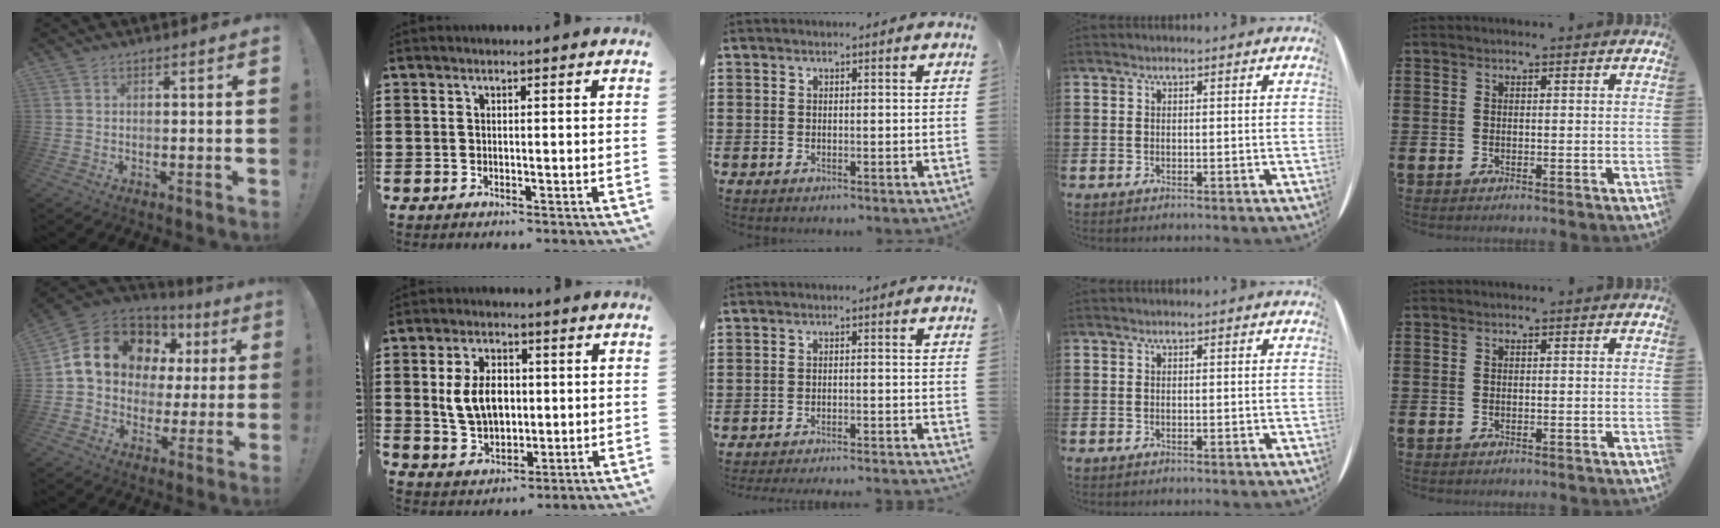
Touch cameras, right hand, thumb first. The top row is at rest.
{"thumb": {"total": 16.2, "force": [7.0, 12.0, 8.3], "torque": [-0.133, -0.035, 0.144]}, "index": {"total": 7.3, "force": [0.7, 4.8, 5.4], "torque": [-0.121, 0.008, 0.008]}, "middle": {"total": 2.8, "force": [-2.7, -0.3, 0.3], "torque": [-0.006, 0.003, -0.058]}}